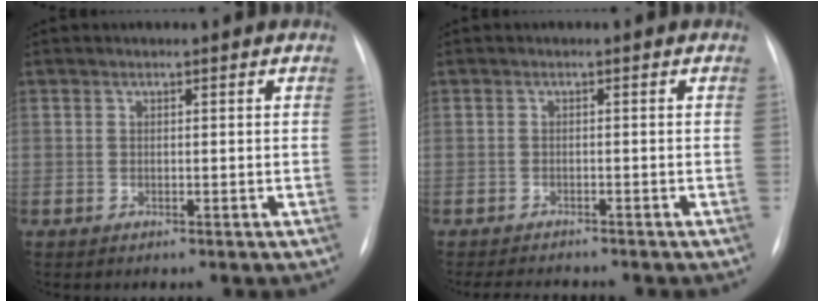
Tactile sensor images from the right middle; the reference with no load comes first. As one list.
[{"total": 4.6, "force": [-4.4, 0.6, 1.4], "torque": [-0.018, -0.007, -0.065]}]